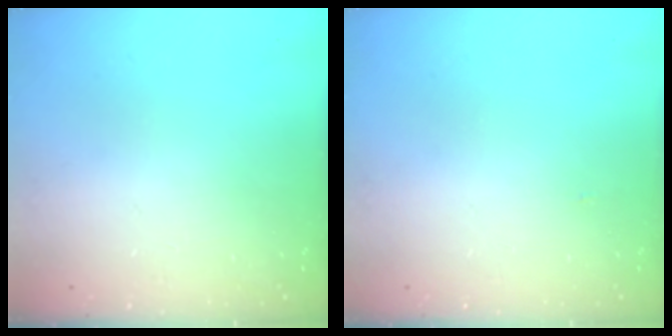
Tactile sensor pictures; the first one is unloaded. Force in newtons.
{"total": 15.5, "press": 3.5, "slide": 15.1}